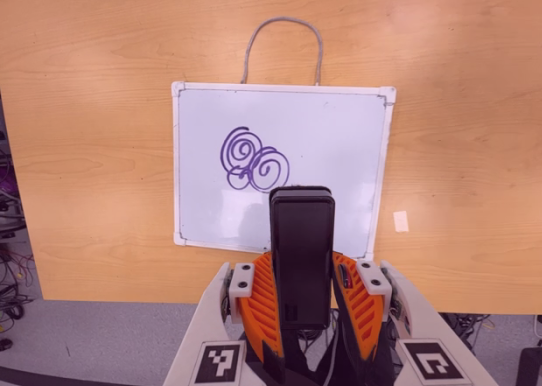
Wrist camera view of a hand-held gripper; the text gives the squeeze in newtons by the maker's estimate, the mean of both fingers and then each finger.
{"total": 5.1, "left": 3.7, "right": 6.5}